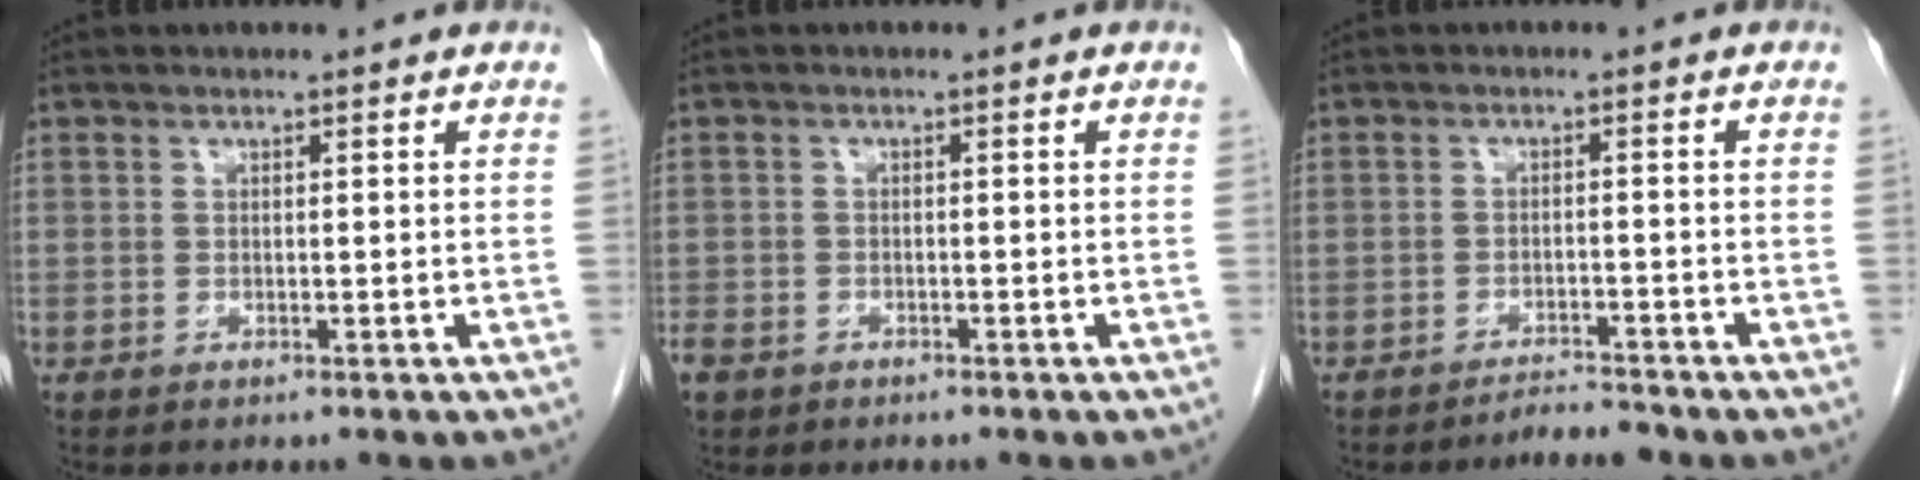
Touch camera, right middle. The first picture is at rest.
{"total": 3.2, "force": [-2.2, 2.1, 1.1], "torque": [-0.029, -0.002, -0.037]}
{"total": 2.6, "force": [-2.6, -0.3, 0.2], "torque": [-0.003, -0.012, -0.040]}